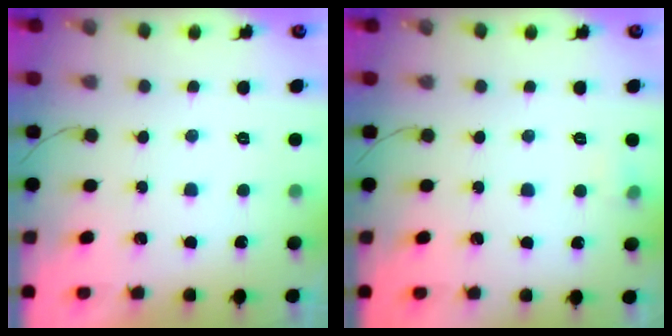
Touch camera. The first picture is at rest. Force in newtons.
{"total": 3.9, "press": 3.7, "slide": 1.2}